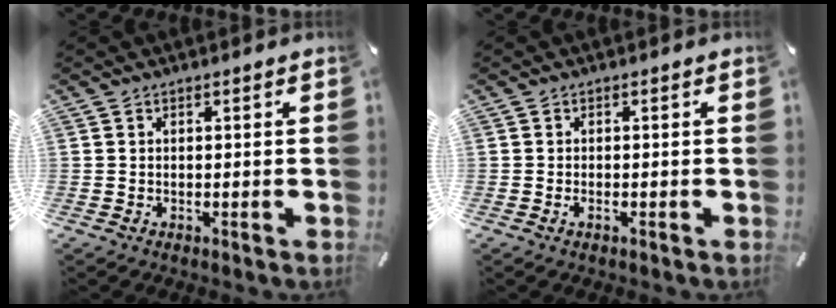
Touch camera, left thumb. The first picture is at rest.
{"total": 1.0, "force": [-0.4, 0.4, 0.9], "torque": [-0.016, -0.001, -0.008]}